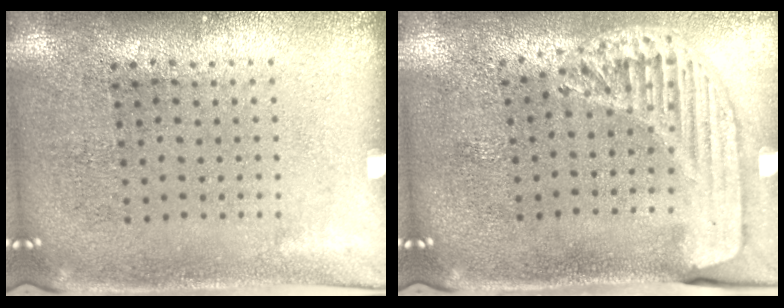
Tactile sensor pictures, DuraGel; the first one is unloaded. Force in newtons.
{"total": 1.5, "press": 1.5, "slide": 0.2}